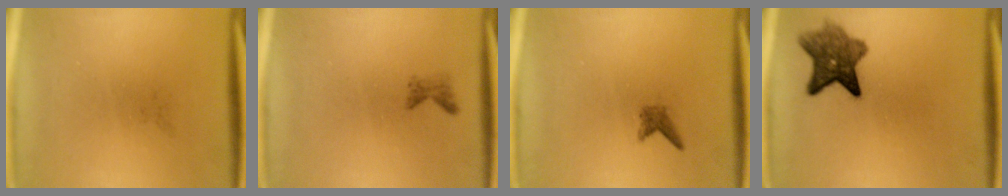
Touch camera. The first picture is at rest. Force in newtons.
{"total": 0.9}
{"total": 1.2}
{"total": 7.0}